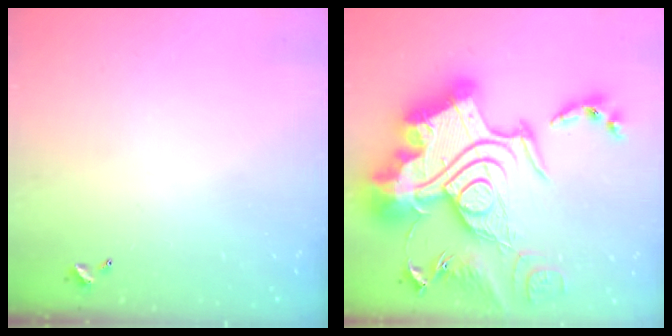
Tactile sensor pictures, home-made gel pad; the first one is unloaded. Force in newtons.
{"total": 0.8, "press": 0.8, "slide": 0.0}